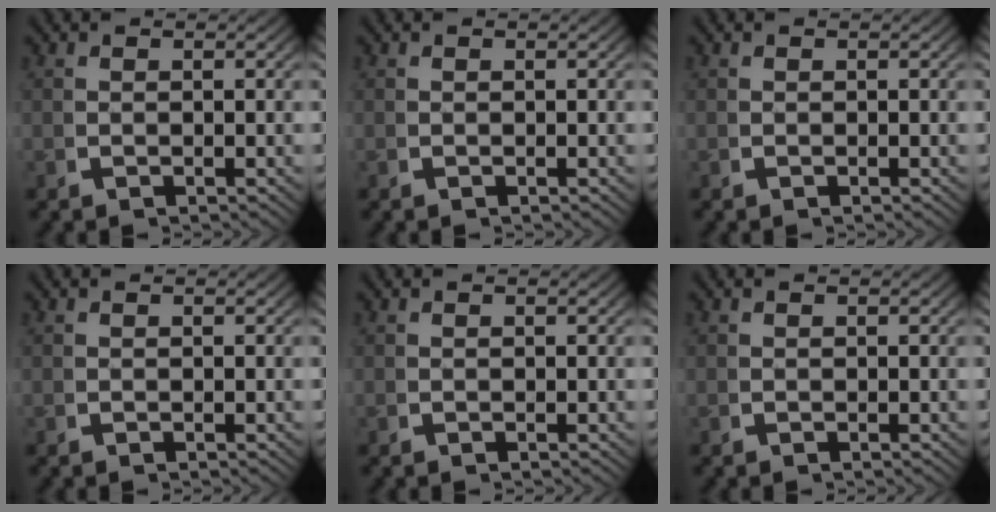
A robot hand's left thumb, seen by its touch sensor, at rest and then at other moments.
{"total": 0.0}
{"total": 0.0}
{"total": 0.0}
{"total": 0.0}
{"total": 0.0}